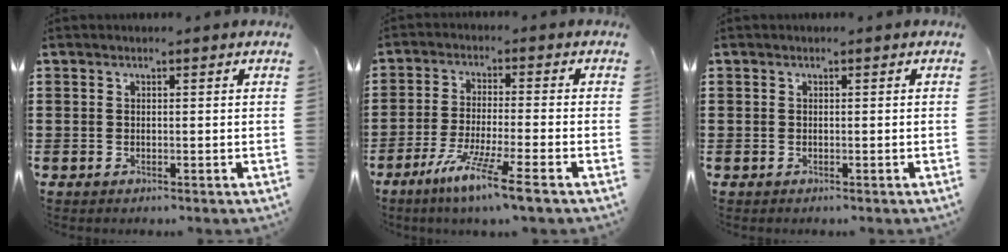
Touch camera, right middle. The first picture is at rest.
{"total": 7.4, "force": [-5.5, -0.5, 4.9], "torque": [-0.104, -0.017, -0.107]}
{"total": 0.0}